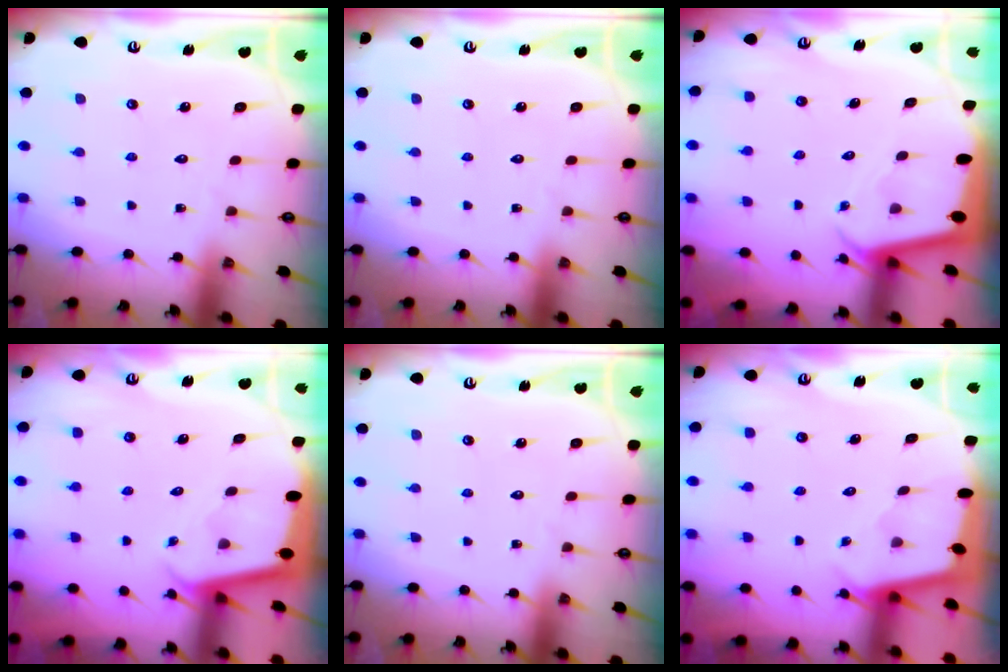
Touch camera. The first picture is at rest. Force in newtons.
{"total": 0.0}
{"total": 2.0, "press": 2.0, "slide": 0.2}
{"total": 1.9, "press": 1.9, "slide": 0.1}
{"total": 0.0}
{"total": 2.0, "press": 2.0, "slide": 0.2}